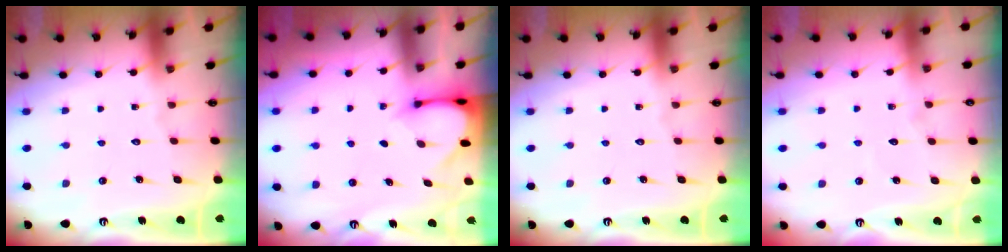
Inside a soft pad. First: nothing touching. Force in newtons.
{"total": 3.4, "press": 3.4, "slide": 0.3}
{"total": 0.0}
{"total": 3.4, "press": 3.3, "slide": 0.4}